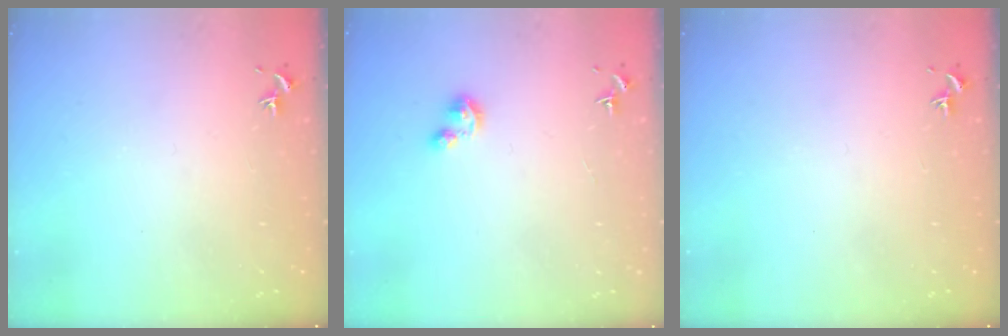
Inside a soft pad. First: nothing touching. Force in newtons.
{"total": 3.4, "press": 3.4, "slide": 0.3}
{"total": 0.0}